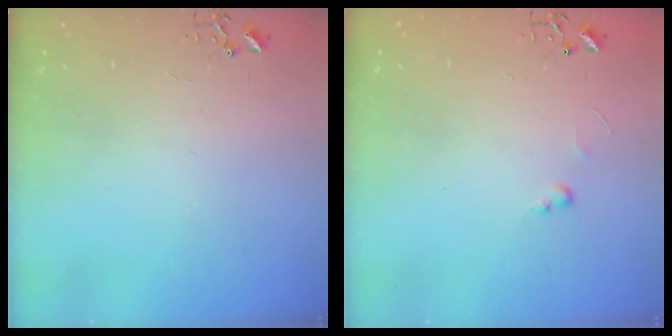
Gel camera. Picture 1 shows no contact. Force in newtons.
{"total": 2.7, "press": 2.7, "slide": 0.4}